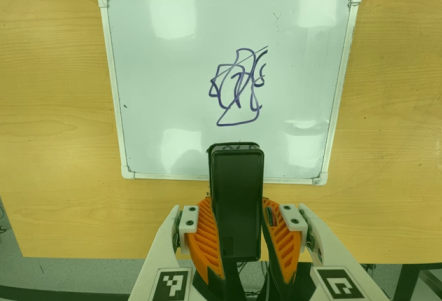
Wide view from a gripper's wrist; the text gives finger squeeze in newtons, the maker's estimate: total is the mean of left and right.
{"total": 9.3, "left": 8.0, "right": 10.7}